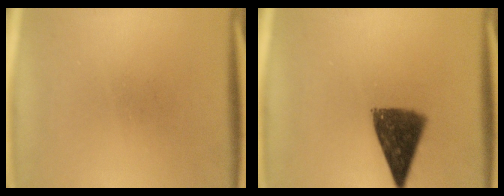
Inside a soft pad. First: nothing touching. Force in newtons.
{"total": 9.6}